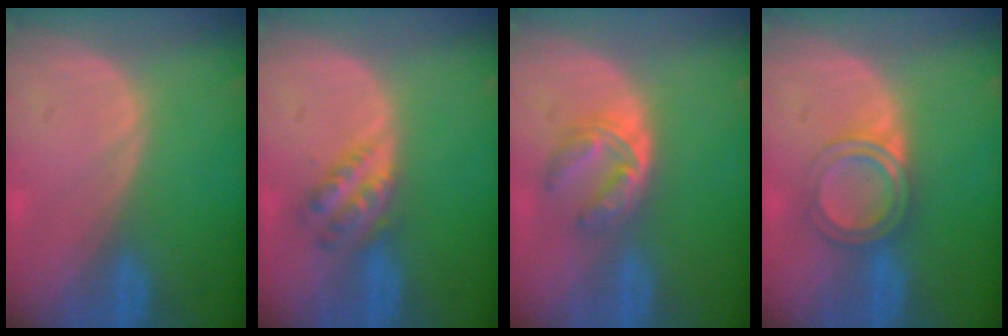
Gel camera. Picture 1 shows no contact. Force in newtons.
{"total": 4.8, "press": 4.3, "slide": 2.0}
{"total": 6.2, "press": 5.0, "slide": 3.6}
{"total": 4.7, "press": 4.5, "slide": 1.3}